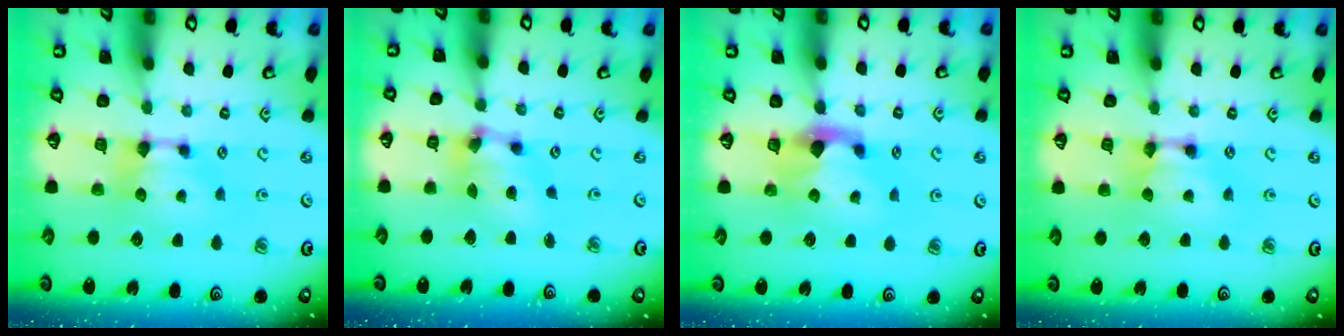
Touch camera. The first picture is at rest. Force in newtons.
{"total": 5.7, "press": 5.4, "slide": 1.8}
{"total": 2.2, "press": 1.9, "slide": 1.2}
{"total": 1.9, "press": 1.9, "slide": 0.2}